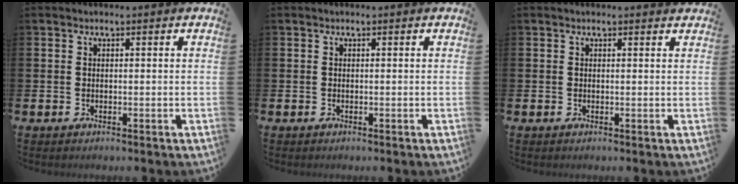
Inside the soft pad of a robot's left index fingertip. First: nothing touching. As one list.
[{"total": 0.0}, {"total": 0.5, "force": [0.5, 0.0, 0.2], "torque": [0.004, -0.002, 0.007]}]